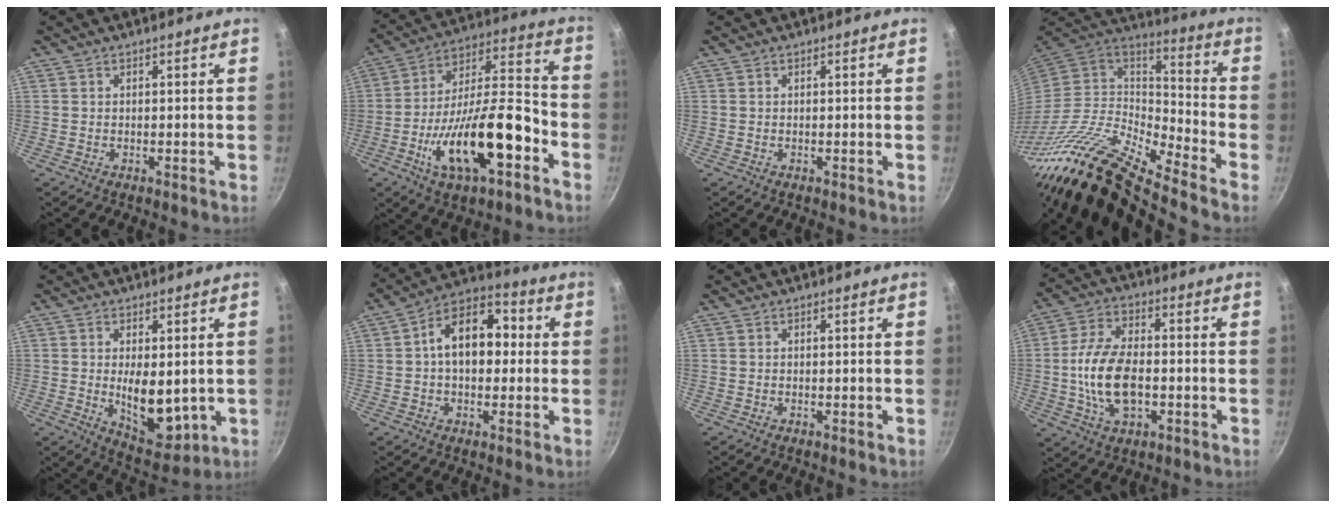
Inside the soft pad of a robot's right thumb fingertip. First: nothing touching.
{"total": 21.8, "force": [-8.2, 8.5, 18.3], "torque": [-0.291, 0.053, -0.139]}
{"total": 0.0}
{"total": 25.6, "force": [-18.6, 6.5, 16.4], "torque": [-0.246, 0.062, -0.360]}
{"total": 10.8, "force": [0.0, 5.8, 9.1], "torque": [-0.115, -0.026, 0.020]}
{"total": 13.6, "force": [1.1, 9.1, 10.1], "torque": [-0.110, 0.038, -0.001]}
{"total": 0.0}
{"total": 13.3, "force": [-1.9, 7.5, 10.8], "torque": [-0.199, 0.023, -0.040]}